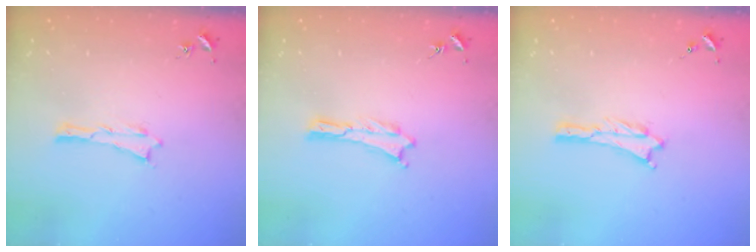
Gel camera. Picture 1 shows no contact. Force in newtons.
{"total": 0.0}
{"total": 0.9, "press": 0.9, "slide": 0.2}